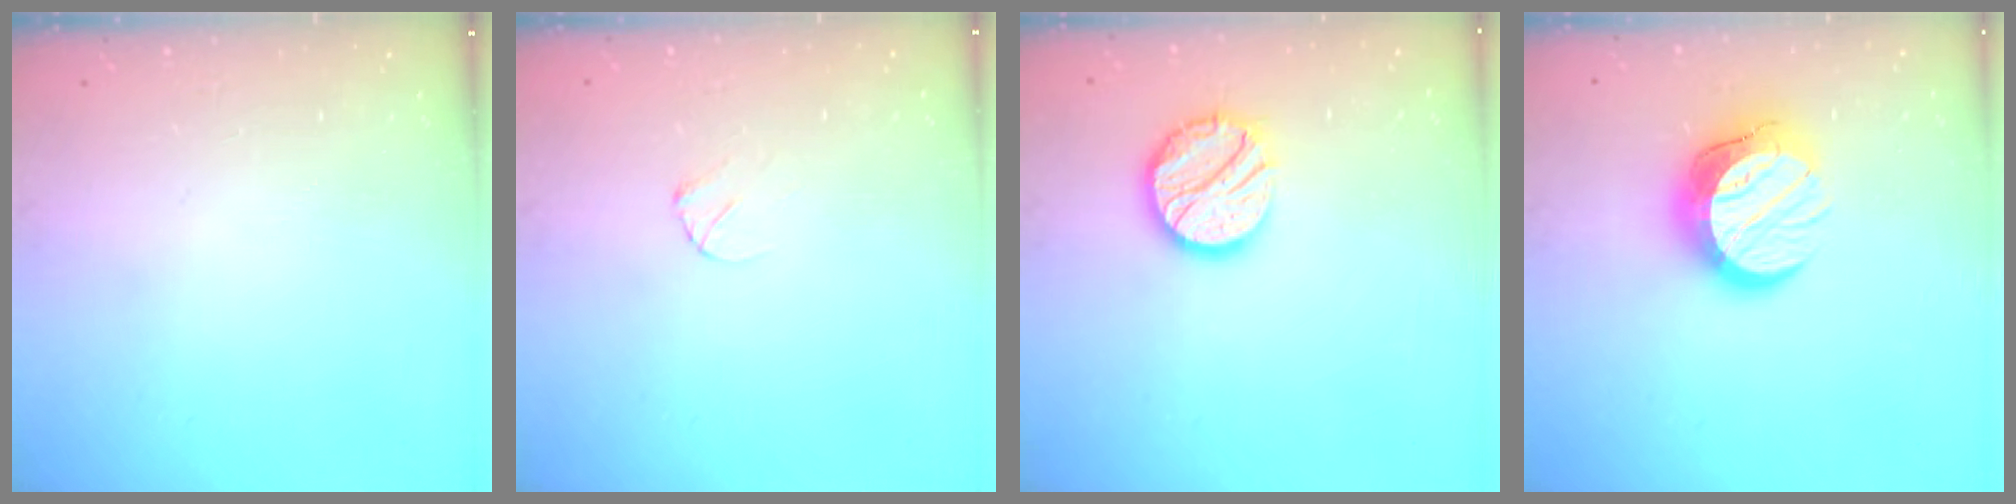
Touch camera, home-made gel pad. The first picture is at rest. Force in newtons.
{"total": 3.6, "press": 3.5, "slide": 0.5}
{"total": 12.3, "press": 12.3, "slide": 0.8}
{"total": 13.6, "press": 13.6, "slide": 1.2}